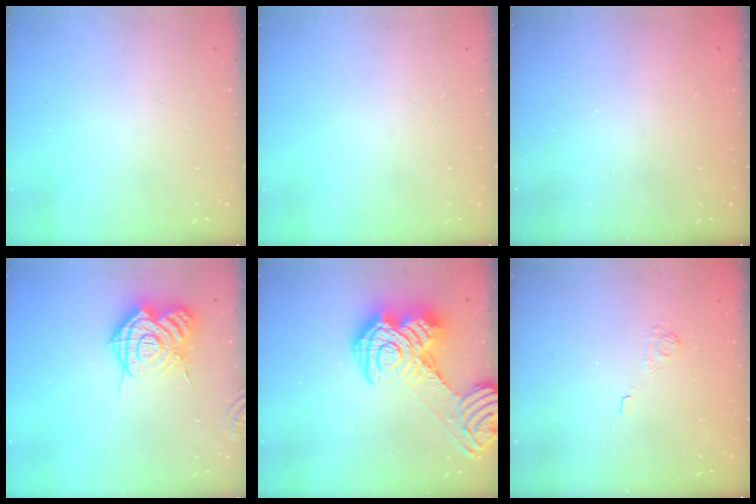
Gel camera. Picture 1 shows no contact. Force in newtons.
{"total": 0.0}
{"total": 2.4, "press": 2.3, "slide": 0.8}
{"total": 17.9, "press": 17.8, "slide": 1.8}
{"total": 21.0, "press": 20.9, "slide": 1.4}
{"total": 2.0, "press": 1.4, "slide": 1.4}